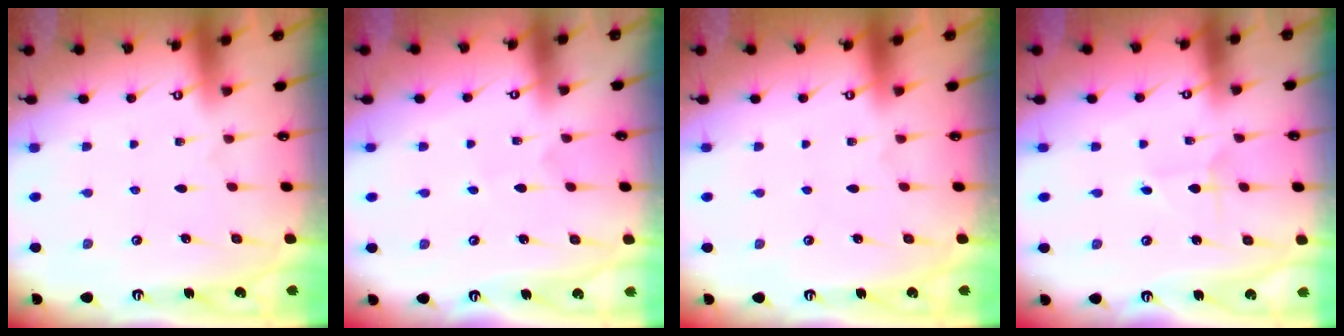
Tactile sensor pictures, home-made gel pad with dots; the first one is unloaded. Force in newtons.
{"total": 2.9, "press": 2.9, "slide": 0.3}
{"total": 0.0}
{"total": 2.1, "press": 2.1, "slide": 0.2}